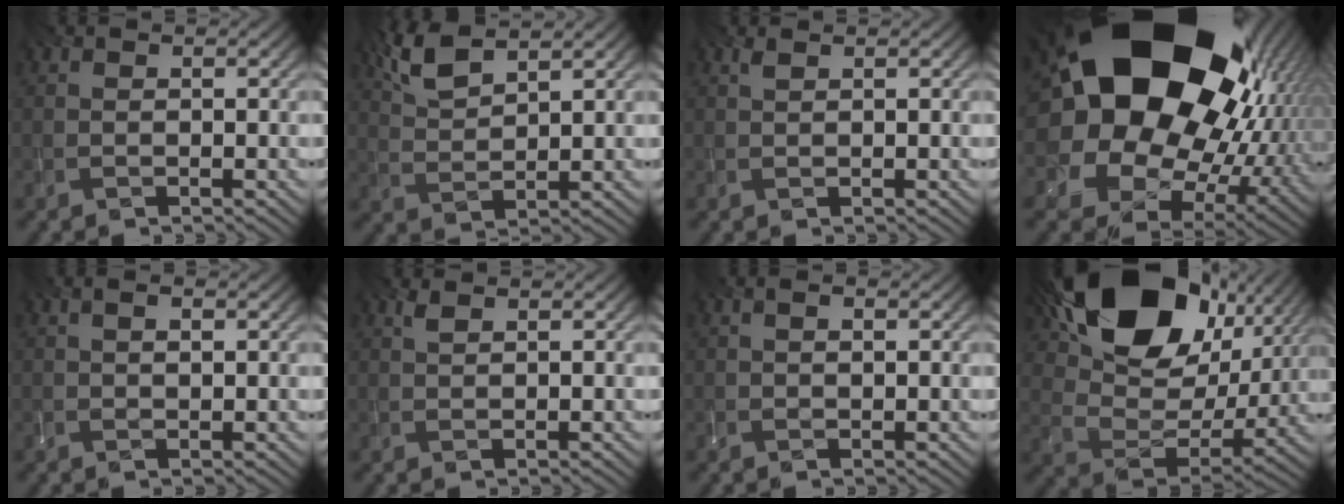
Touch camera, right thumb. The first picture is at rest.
{"total": 5.9, "force": [4.2, 1.7, 3.8], "torque": [-0.100, 0.010, 0.090]}
{"total": 0.7, "force": [0.5, 0.1, 0.5], "torque": [-0.014, 0.003, 0.012]}
{"total": 25.0, "force": [7.1, 18.4, 15.4], "torque": [-0.349, -0.021, 0.152]}
{"total": 1.7, "force": [0.6, 0.8, 1.4], "torque": [-0.029, 0.001, 0.011]}
{"total": 1.0, "force": [0.8, 0.2, 0.7], "torque": [-0.021, 0.003, 0.017]}
{"total": 1.4, "force": [0.4, 0.7, 1.2], "torque": [-0.024, 0.001, 0.008]}
{"total": 20.2, "force": [10.5, 12.8, 11.6], "torque": [-0.235, 0.010, 0.199]}